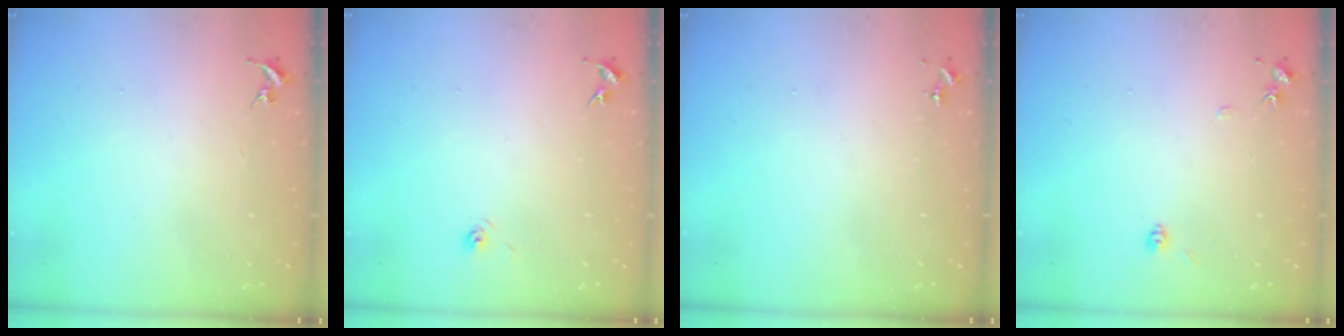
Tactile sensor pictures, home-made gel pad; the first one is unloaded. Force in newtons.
{"total": 3.1, "press": 2.6, "slide": 1.8}
{"total": 0.0}
{"total": 6.6, "press": 6.5, "slide": 0.7}